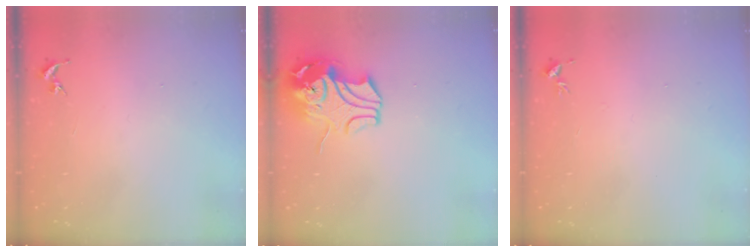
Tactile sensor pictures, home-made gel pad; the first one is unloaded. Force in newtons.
{"total": 12.4, "press": 12.3, "slide": 2.0}
{"total": 3.4, "press": 3.3, "slide": 0.5}